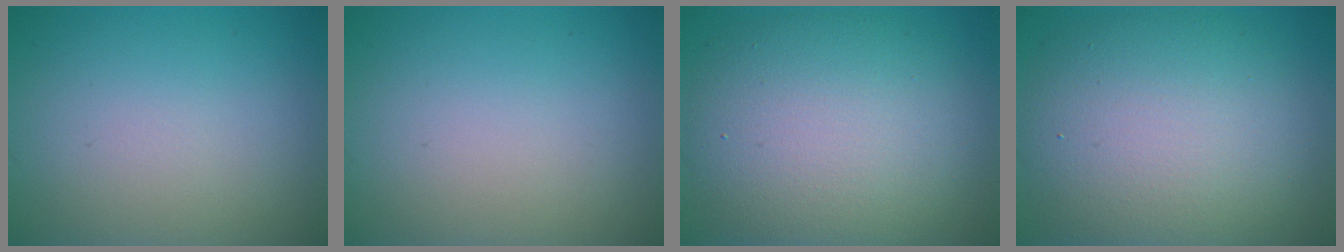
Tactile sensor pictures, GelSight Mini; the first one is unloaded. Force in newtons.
{"total": 0.0}
{"total": 10.1, "press": 10.1, "slide": 0.5}
{"total": 10.7, "press": 10.7, "slide": 0.7}